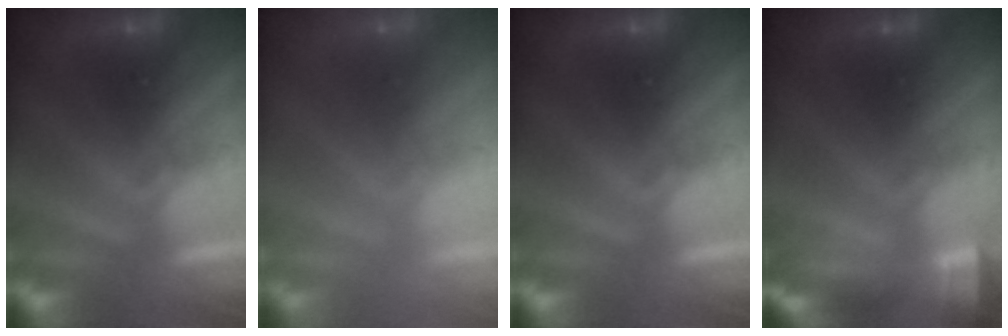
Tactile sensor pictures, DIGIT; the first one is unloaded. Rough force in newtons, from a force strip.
{"total": 7.7}
{"total": 0.0}
{"total": 7.2}